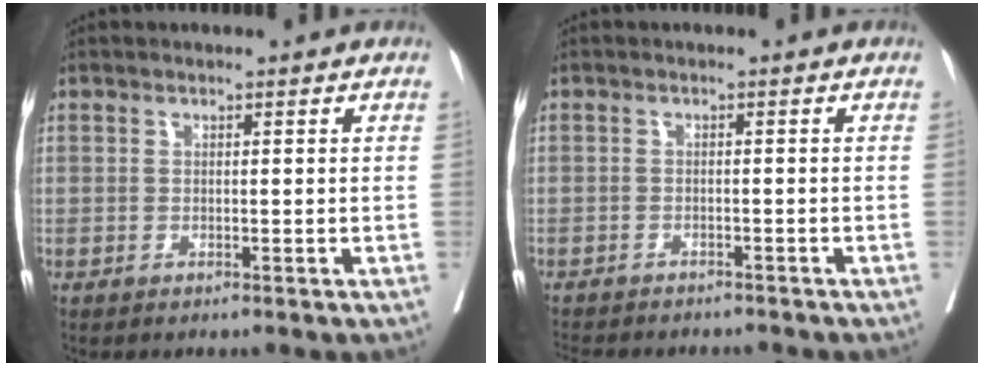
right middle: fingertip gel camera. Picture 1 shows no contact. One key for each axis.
{"total": 9.8, "fx": -8.9, "fy": 2.3, "fz": 3.4, "tx": -0.058, "ty": -0.009, "tz": -0.114}